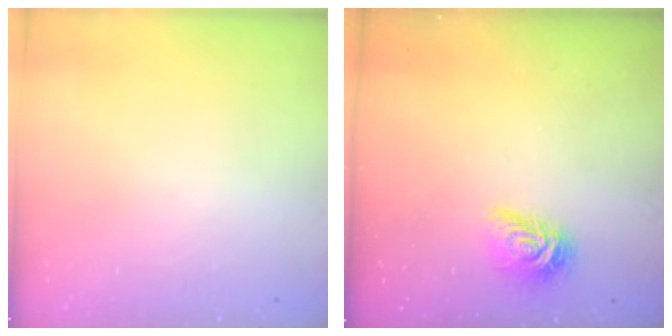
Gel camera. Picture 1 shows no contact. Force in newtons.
{"total": 9.1, "press": 9.1, "slide": 0.2}